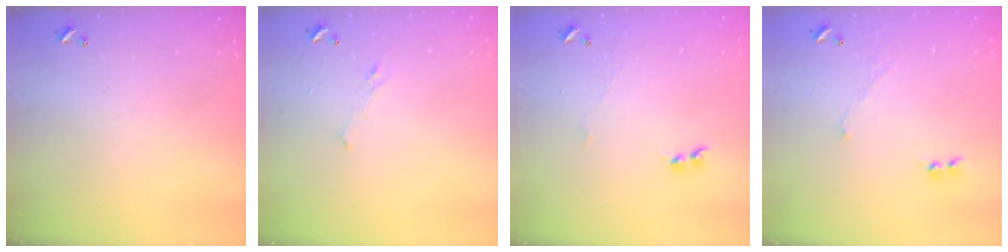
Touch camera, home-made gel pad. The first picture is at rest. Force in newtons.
{"total": 0.8, "press": 0.1, "slide": 0.8}
{"total": 3.6, "press": 3.6, "slide": 0.5}
{"total": 2.1, "press": 2.0, "slide": 0.7}